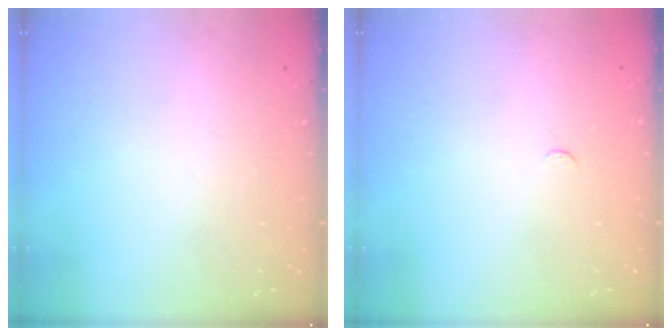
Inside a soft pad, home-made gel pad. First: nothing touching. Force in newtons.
{"total": 2.9, "press": 2.8, "slide": 0.4}